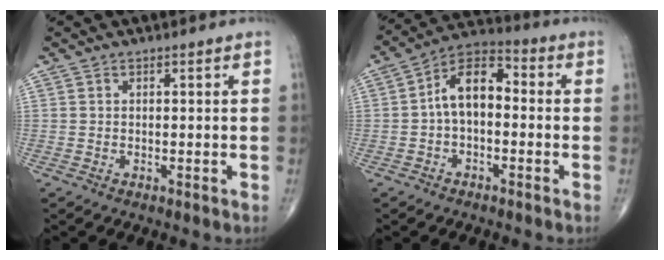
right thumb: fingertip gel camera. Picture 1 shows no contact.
{"total": 9.5, "force": [-0.5, 5.6, 7.6], "torque": [-0.114, 0.037, -0.025]}